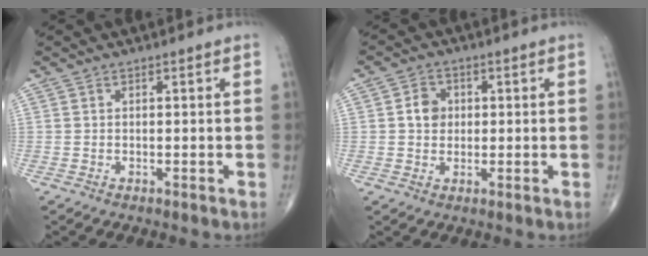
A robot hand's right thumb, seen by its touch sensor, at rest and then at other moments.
{"total": 4.2, "force": [0.5, 3.6, 2.2], "torque": [-0.021, 0.006, 0.004]}